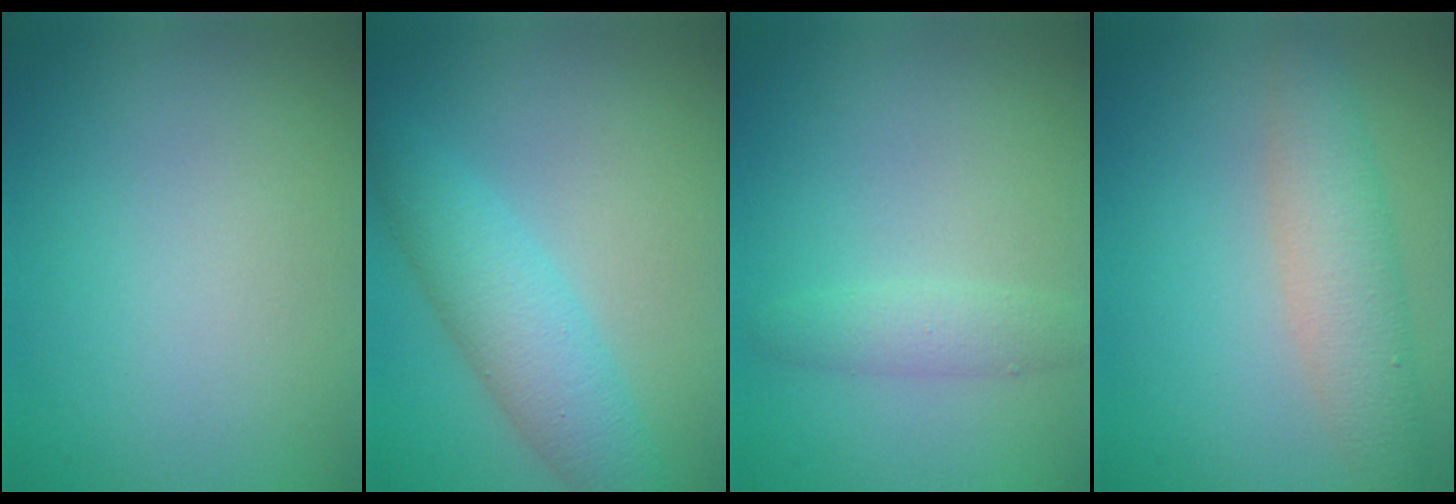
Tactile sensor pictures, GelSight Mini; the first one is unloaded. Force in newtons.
{"total": 4.5, "press": 4.5, "slide": 0.1}
{"total": 1.9, "press": 1.9, "slide": 0.0}
{"total": 4.0, "press": 4.0, "slide": 0.1}